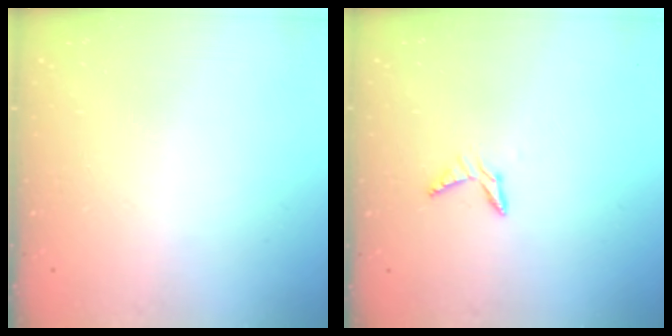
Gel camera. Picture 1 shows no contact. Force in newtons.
{"total": 3.8, "press": 3.8, "slide": 0.3}